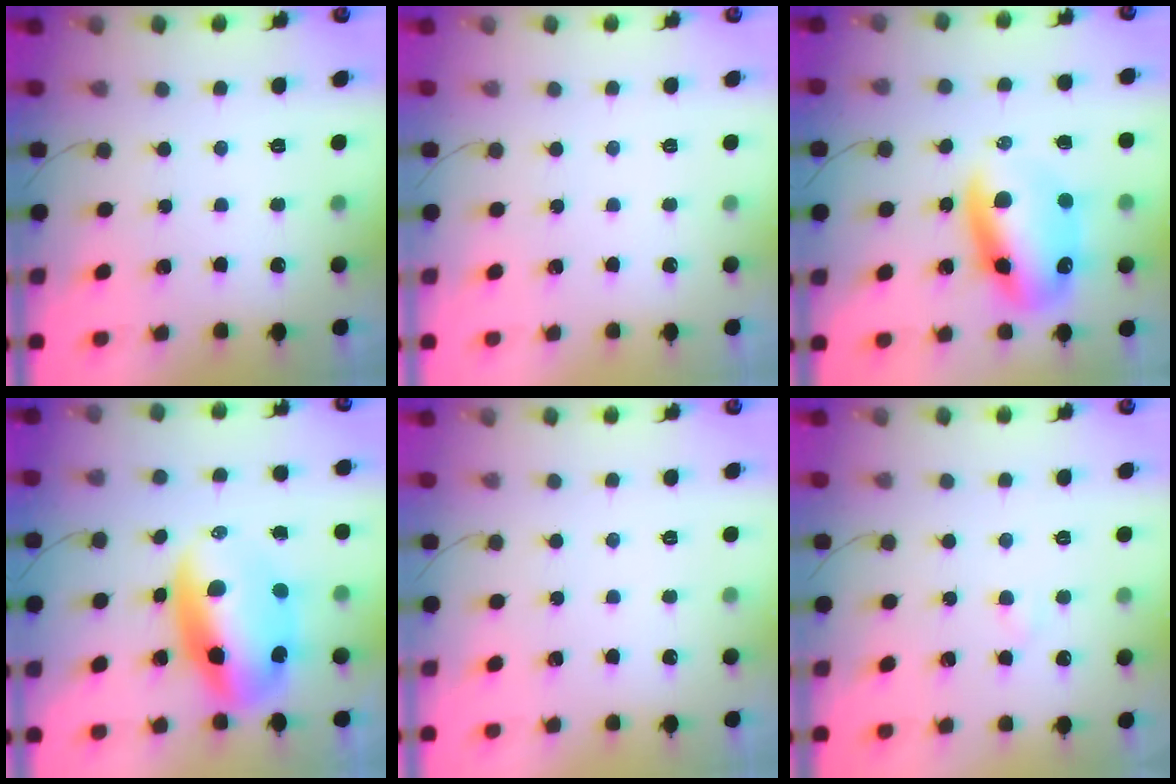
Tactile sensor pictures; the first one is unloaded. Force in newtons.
{"total": 0.0}
{"total": 14.0, "press": 13.4, "slide": 3.9}
{"total": 12.8, "press": 12.4, "slide": 3.0}
{"total": 0.0}
{"total": 2.4, "press": 2.3, "slide": 0.8}